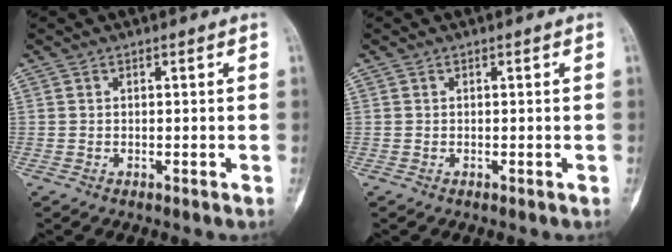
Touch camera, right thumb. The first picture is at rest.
{"total": 0.0}